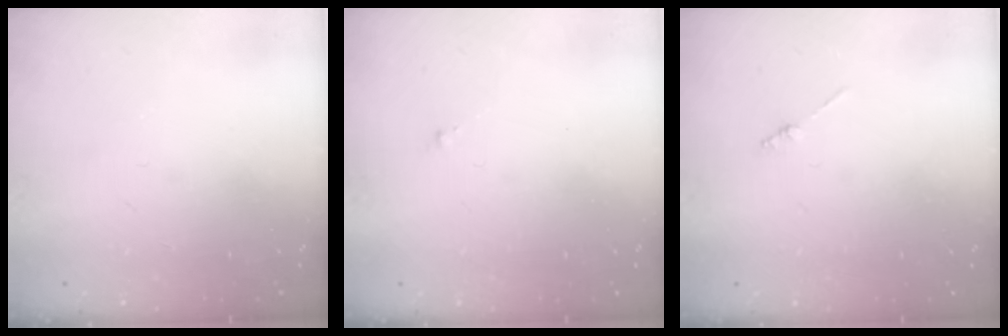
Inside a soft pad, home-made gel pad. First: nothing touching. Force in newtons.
{"total": 0.6, "press": 0.6, "slide": 0.2}
{"total": 1.3, "press": 1.3, "slide": 0.3}